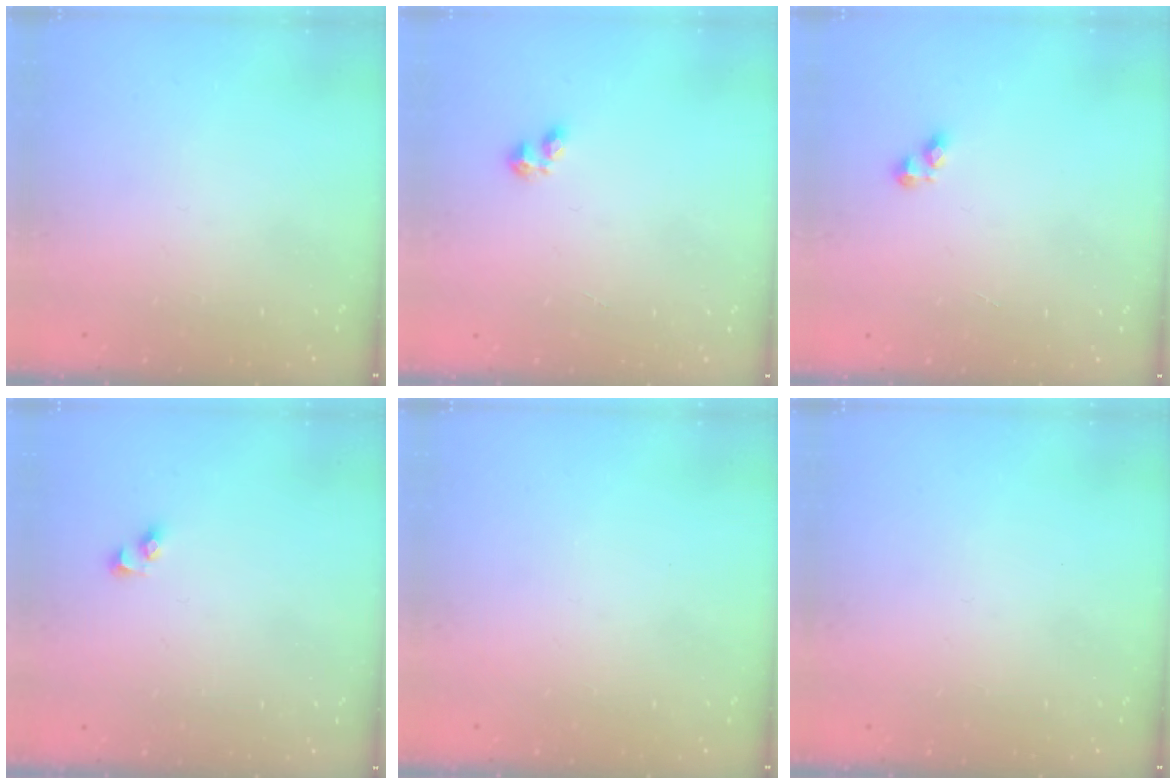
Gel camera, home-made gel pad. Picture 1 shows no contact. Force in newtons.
{"total": 3.1, "press": 3.1, "slide": 0.6}
{"total": 2.4, "press": 2.4, "slide": 0.3}
{"total": 2.3, "press": 2.3, "slide": 0.2}
{"total": 0.0}
{"total": 0.0}